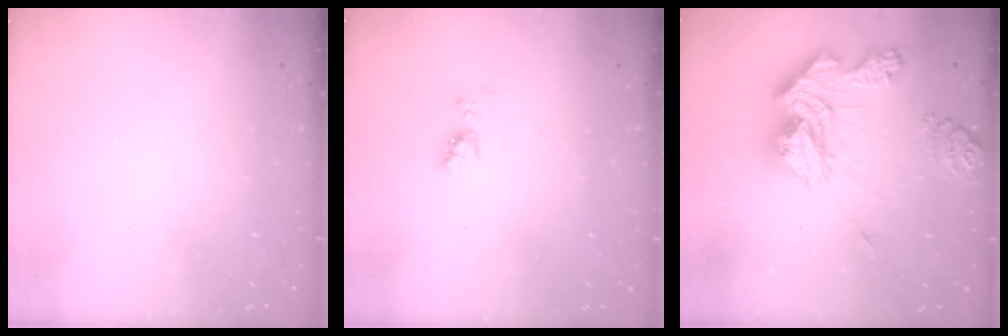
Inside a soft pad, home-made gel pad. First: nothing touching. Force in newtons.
{"total": 5.7, "press": 5.7, "slide": 0.8}
{"total": 20.4, "press": 20.3, "slide": 1.9}